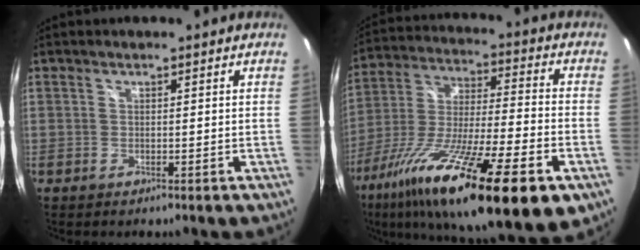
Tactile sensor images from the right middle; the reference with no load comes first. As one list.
[{"total": 28.8, "force": [-15.0, 5.2, 24.0], "torque": [-0.418, -0.062, -0.260]}]